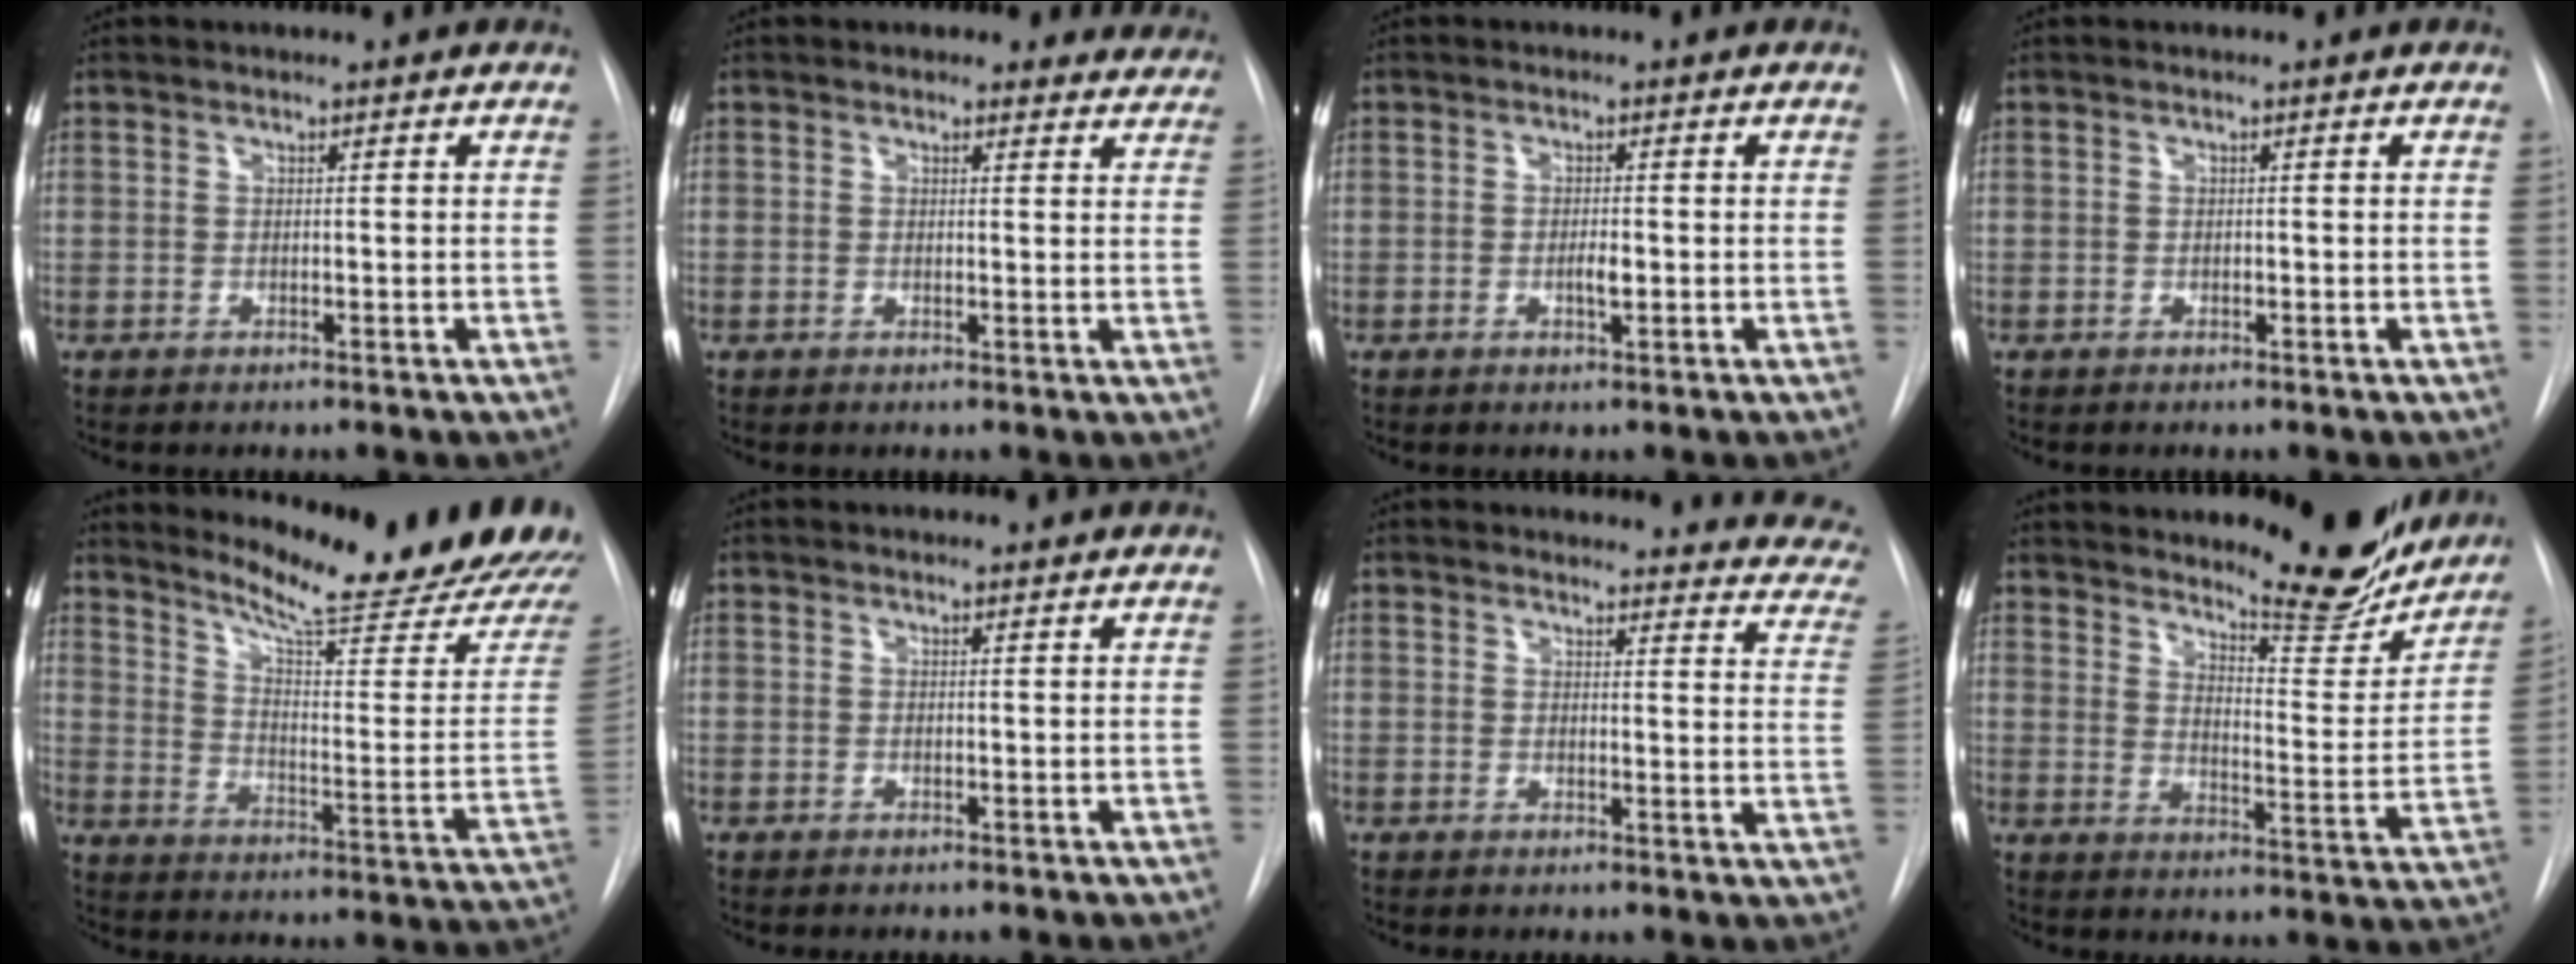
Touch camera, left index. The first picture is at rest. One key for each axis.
{"total": 5.9, "fx": 5.3, "fy": 2.5, "fz": 0.4, "tx": 0.028, "ty": -0.008, "tz": 0.032}
{"total": 1.7, "fx": -0.3, "fy": 0.4, "fz": 1.6, "tx": -0.028, "ty": 0.000, "tz": -0.006}
{"total": 0.0}
{"total": 21.4, "fx": 19.8, "fy": -0.4, "fz": 8.2, "tx": -0.128, "ty": -0.120, "tz": 0.254}
{"total": 1.0, "fx": 1.0, "fy": 0.1, "fz": 0.1, "tx": -0.009, "ty": 0.002, "tz": 0.013}
{"total": 16.7, "fx": 16.0, "fy": 3.5, "fz": 3.1, "tx": 0.001, "ty": -0.081, "tz": 0.143}
{"total": 19.9, "fx": 18.0, "fy": 3.7, "fz": 7.8, "tx": -0.096, "ty": -0.046, "tz": 0.232}